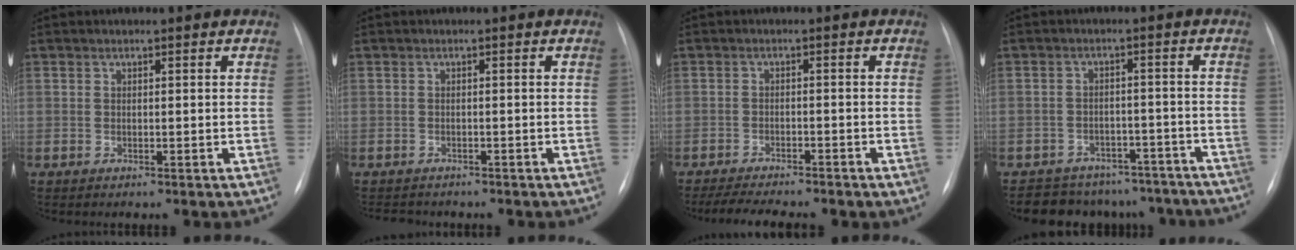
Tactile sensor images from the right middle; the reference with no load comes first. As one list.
[{"total": 3.3, "force": [-3.0, 1.3, 0.5], "torque": [-0.004, -0.003, -0.041]}, {"total": 8.0, "force": [-6.7, 1.7, 4.1], "torque": [-0.065, -0.008, -0.097]}, {"total": 13.1, "force": [-11.6, 5.8, 1.8], "torque": [-0.011, 0.025, -0.131]}]